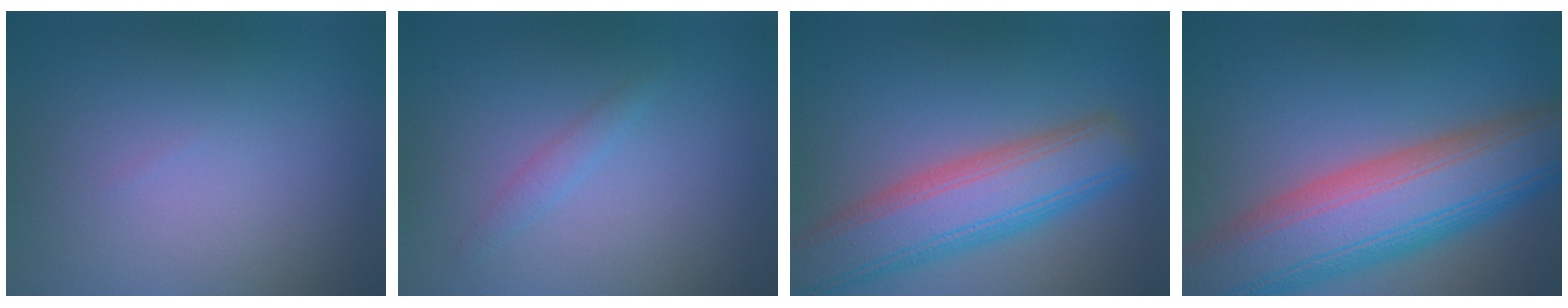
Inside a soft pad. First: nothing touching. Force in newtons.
{"total": 1.1, "press": 1.1, "slide": 0.1}
{"total": 8.0, "press": 8.0, "slide": 0.4}
{"total": 12.7, "press": 12.7, "slide": 0.9}